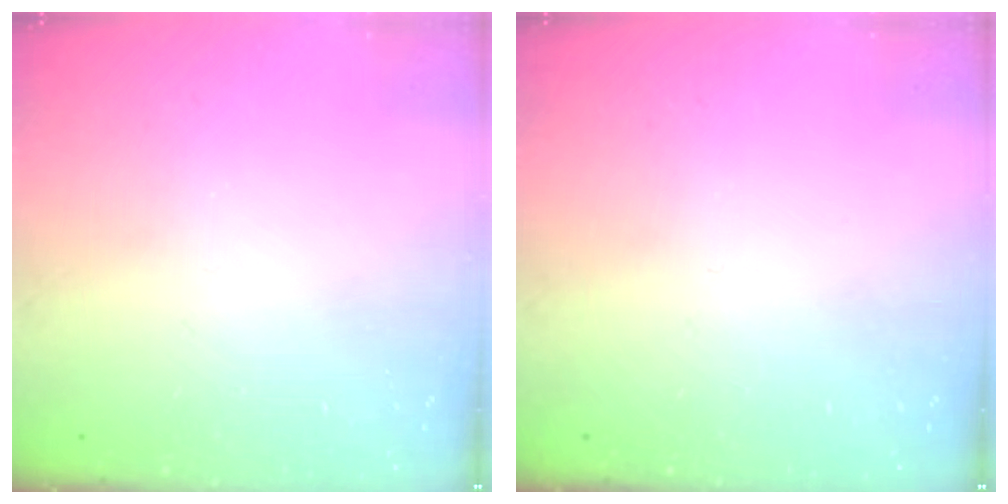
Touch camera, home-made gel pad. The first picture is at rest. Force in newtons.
{"total": 0.0}